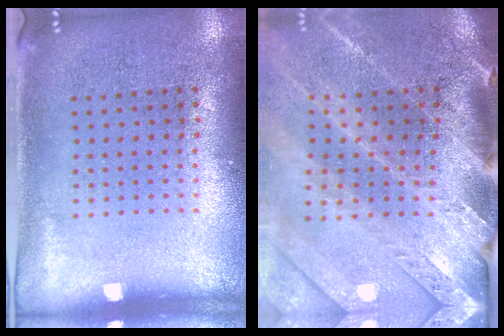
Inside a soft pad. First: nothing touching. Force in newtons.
{"total": 3.6, "press": 3.0, "slide": 2.0}